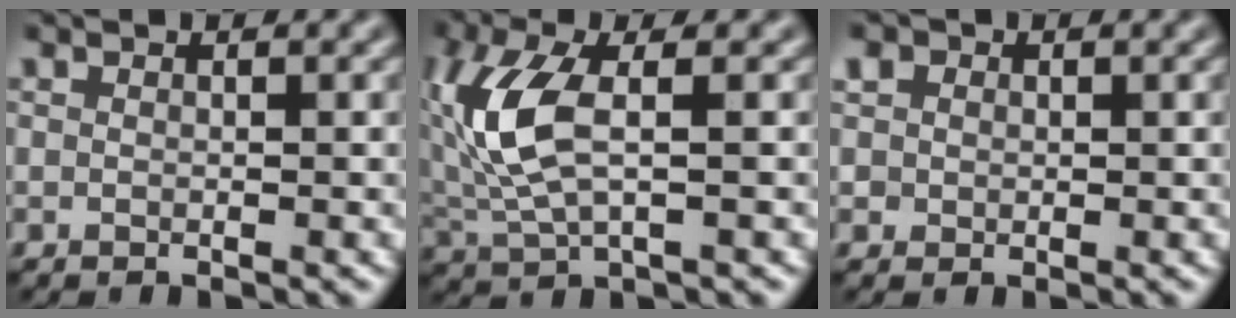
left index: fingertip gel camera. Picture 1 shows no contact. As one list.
[{"total": 6.7, "force": [0.7, 2.9, 6.0], "torque": [-0.149, 0.000, 0.016]}, {"total": 1.9, "force": [0.7, 1.7, 0.6], "torque": [-0.014, 0.008, 0.012]}]